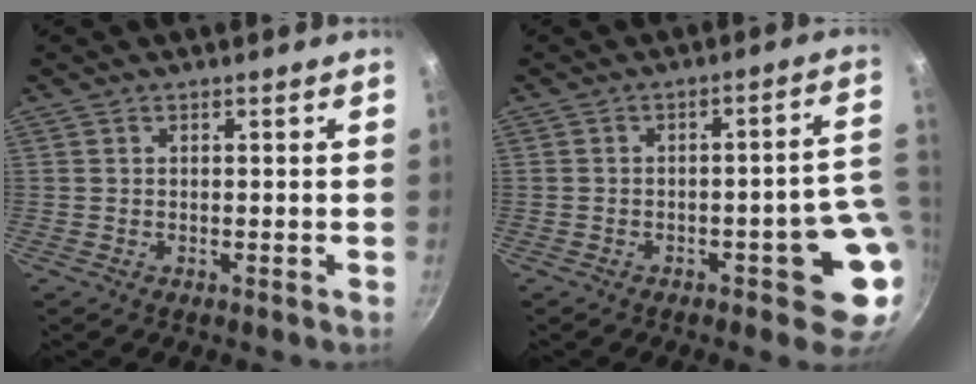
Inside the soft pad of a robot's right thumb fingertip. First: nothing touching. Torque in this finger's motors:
{"motor_torque": [1.75, 1.62, 1.01, -0.42, 0.04]}